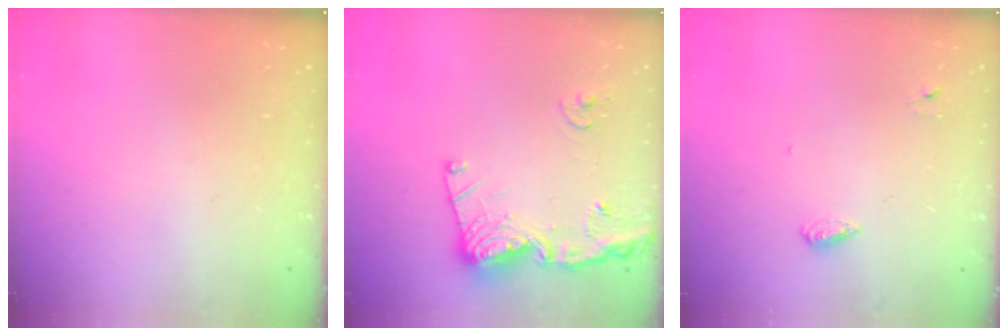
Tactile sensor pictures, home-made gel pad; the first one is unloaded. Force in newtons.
{"total": 15.8, "press": 15.7, "slide": 1.8}
{"total": 4.6, "press": 4.4, "slide": 1.0}